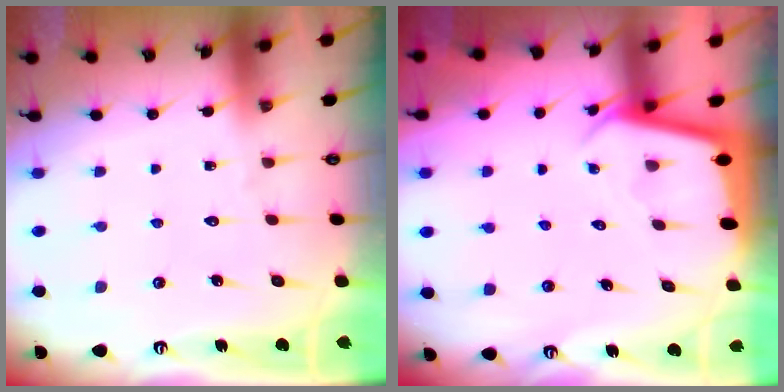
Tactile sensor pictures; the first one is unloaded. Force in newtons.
{"total": 2.3, "press": 2.3, "slide": 0.1}